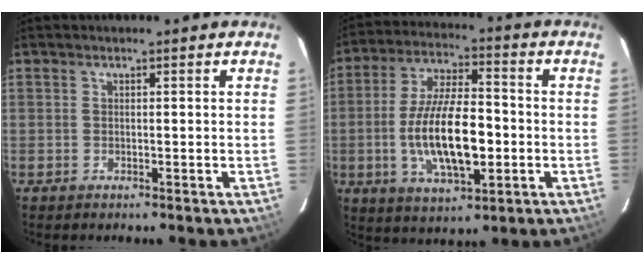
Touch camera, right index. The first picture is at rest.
{"total": 15.5, "force": [-2.8, 6.0, 14.0], "torque": [-0.273, -0.006, -0.045]}